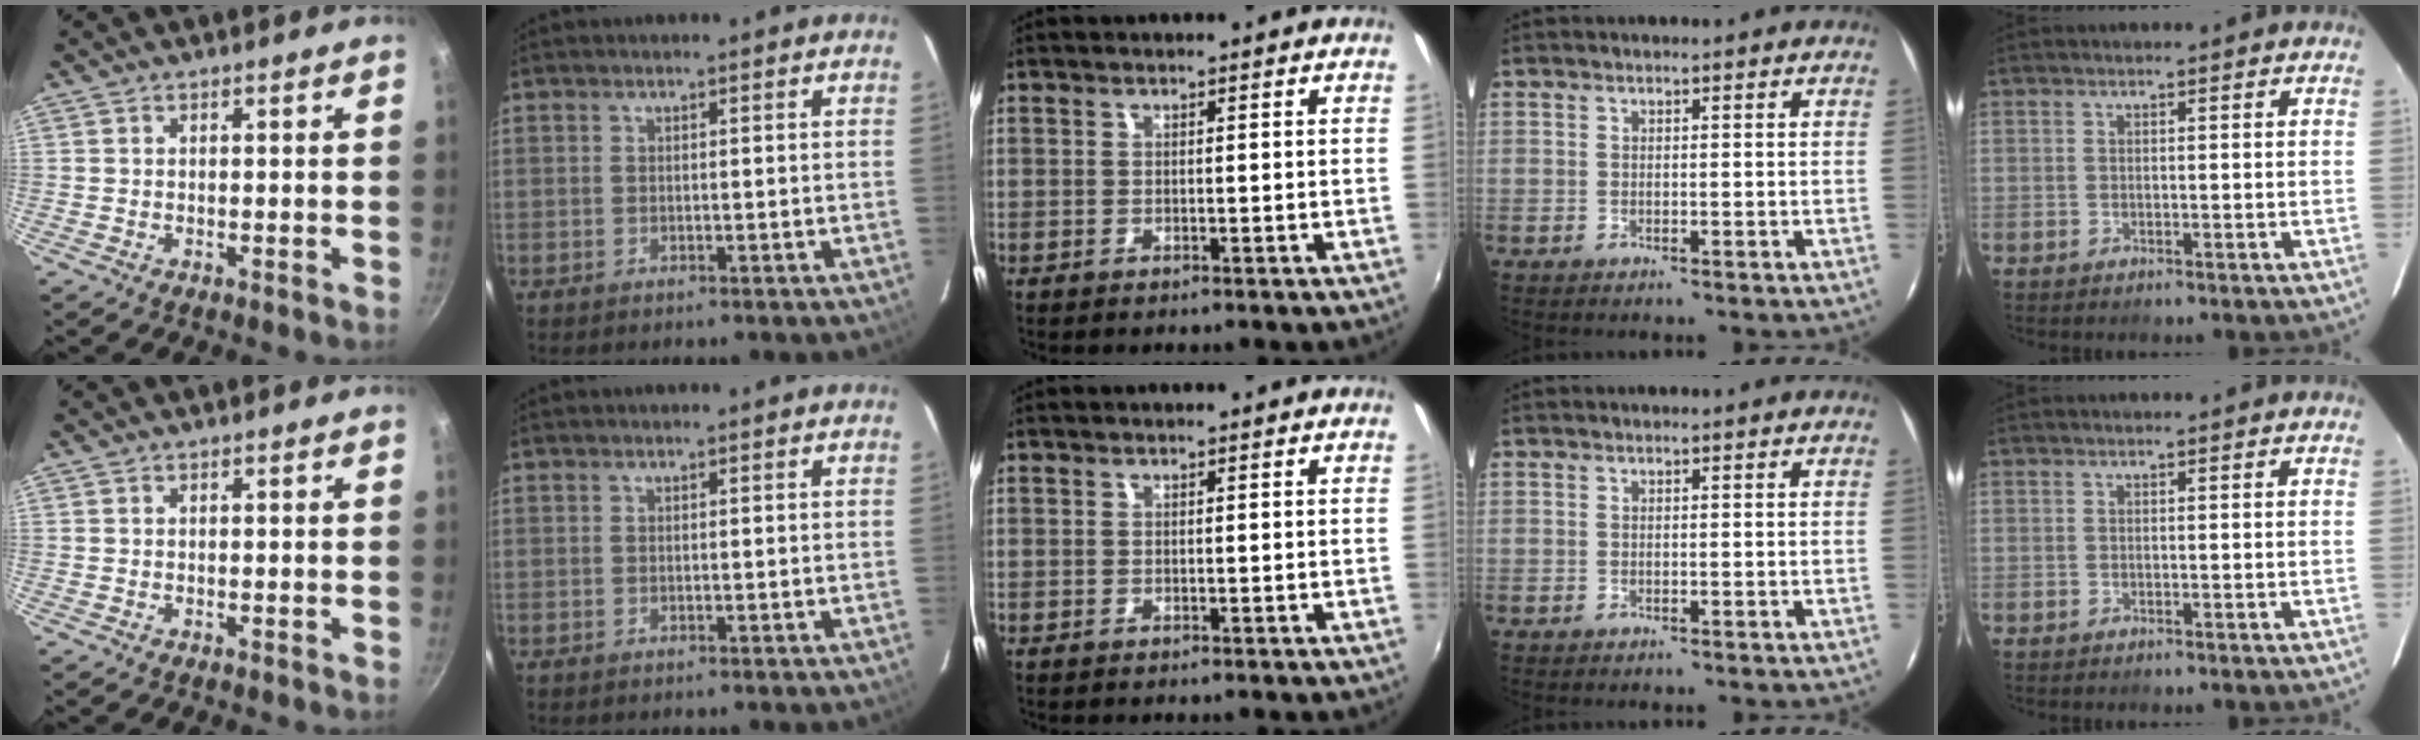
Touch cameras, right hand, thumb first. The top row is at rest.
{}